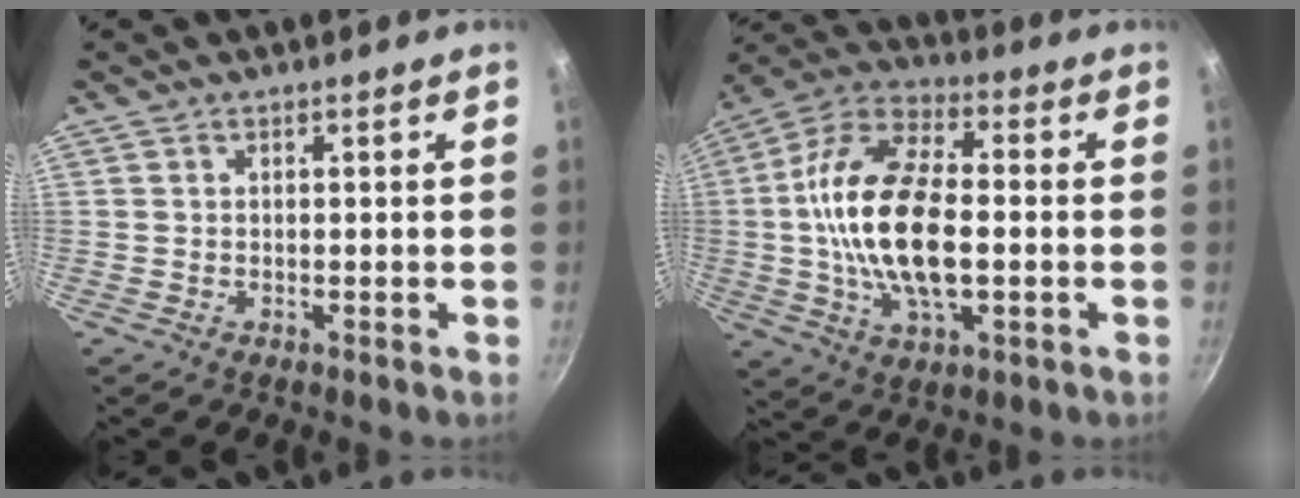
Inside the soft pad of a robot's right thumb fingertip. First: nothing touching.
{"total": 19.8, "force": [-1.1, 9.8, 17.2], "torque": [-0.319, 0.028, -0.032]}